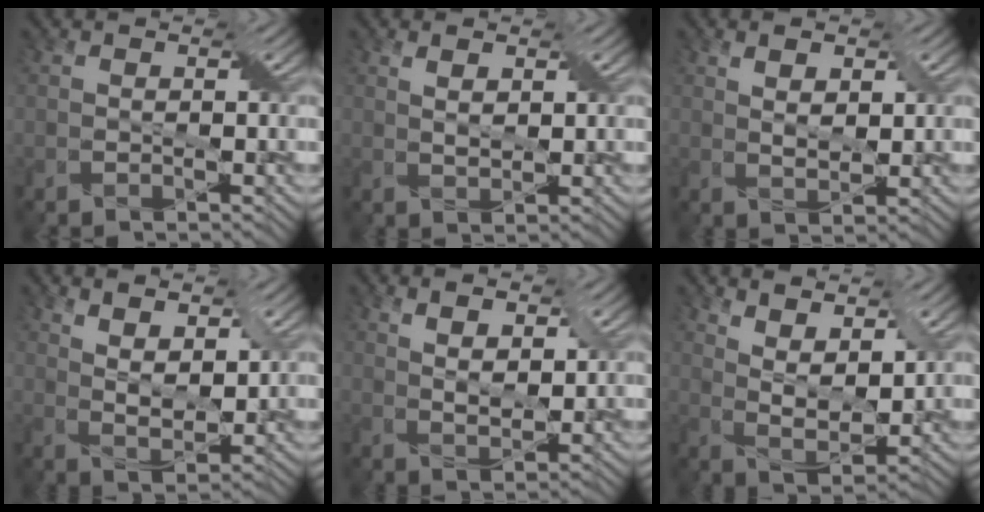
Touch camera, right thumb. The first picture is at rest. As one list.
[{"total": 2.0, "force": [1.0, 0.8, 1.4], "torque": [-0.031, -0.002, 0.023]}, {"total": 3.2, "force": [1.4, 1.6, 2.4], "torque": [-0.047, -0.005, 0.030]}, {"total": 5.6, "force": [3.3, 2.3, 3.9], "torque": [-0.070, -0.012, 0.068]}, {"total": 4.3, "force": [2.1, 1.9, 3.3], "torque": [-0.060, -0.010, 0.042]}, {"total": 6.8, "force": [4.3, 2.7, 4.5], "torque": [-0.087, -0.009, 0.090]}]